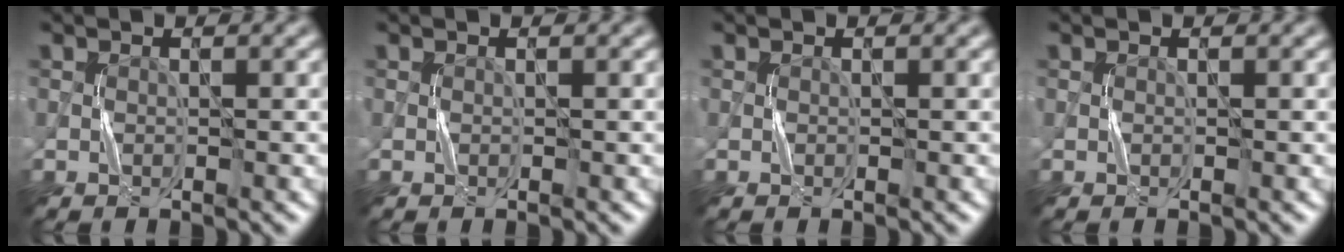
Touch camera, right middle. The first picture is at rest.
{"total": 0.0}
{"total": 0.0}
{"total": 0.0}